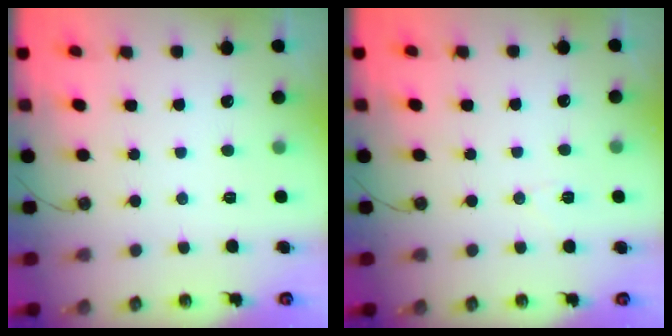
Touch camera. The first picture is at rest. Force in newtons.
{"total": 4.4, "press": 4.3, "slide": 0.9}